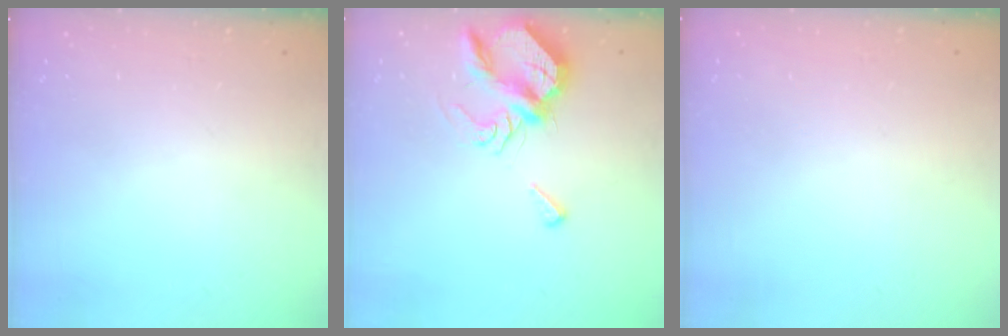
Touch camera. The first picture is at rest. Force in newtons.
{"total": 7.2, "press": 7.1, "slide": 0.9}
{"total": 2.0, "press": 2.0, "slide": 0.1}